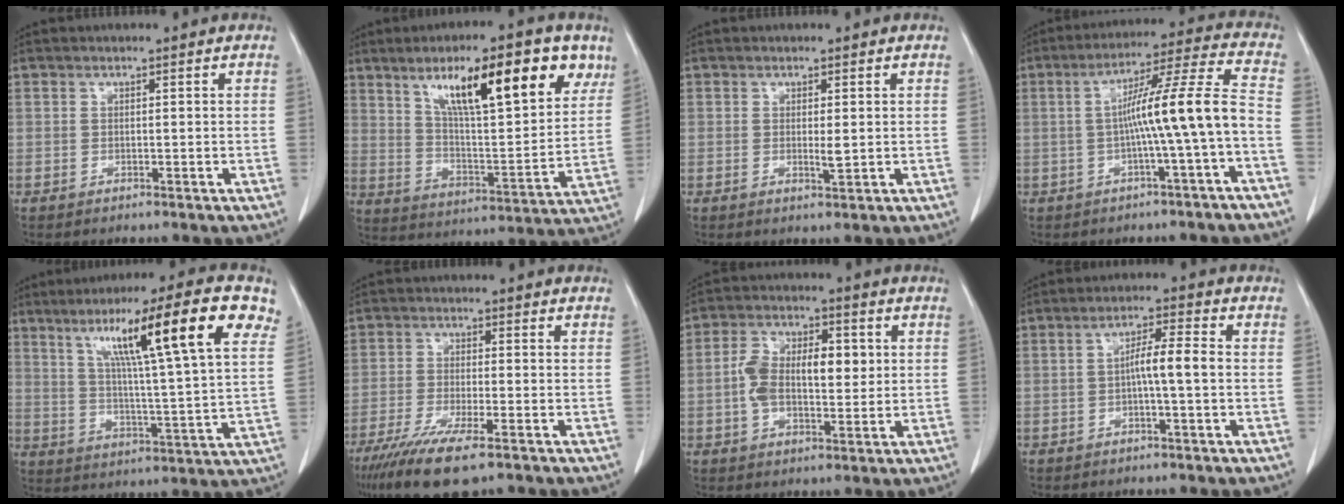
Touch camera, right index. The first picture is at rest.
{"total": 20.0, "force": [11.0, 4.3, 16.2], "torque": [-0.246, 0.015, 0.178]}
{"total": 1.6, "force": [0.1, 0.3, 1.5], "torque": [-0.028, -0.004, 0.003]}
{"total": 11.0, "force": [-2.2, -1.2, 10.8], "torque": [-0.173, 0.023, -0.034]}
{"total": 20.3, "force": [9.8, 0.3, 17.7], "torque": [-0.268, 0.027, 0.145]}
{"total": 9.9, "force": [-6.6, 1.1, 7.3], "torque": [-0.128, -0.026, -0.109]}
{"total": 9.9, "force": [0.8, 4.8, 8.7], "torque": [-0.165, 0.025, 0.015]}
{"total": 4.7, "force": [-0.5, 0.1, 4.6], "torque": [-0.080, 0.011, -0.008]}